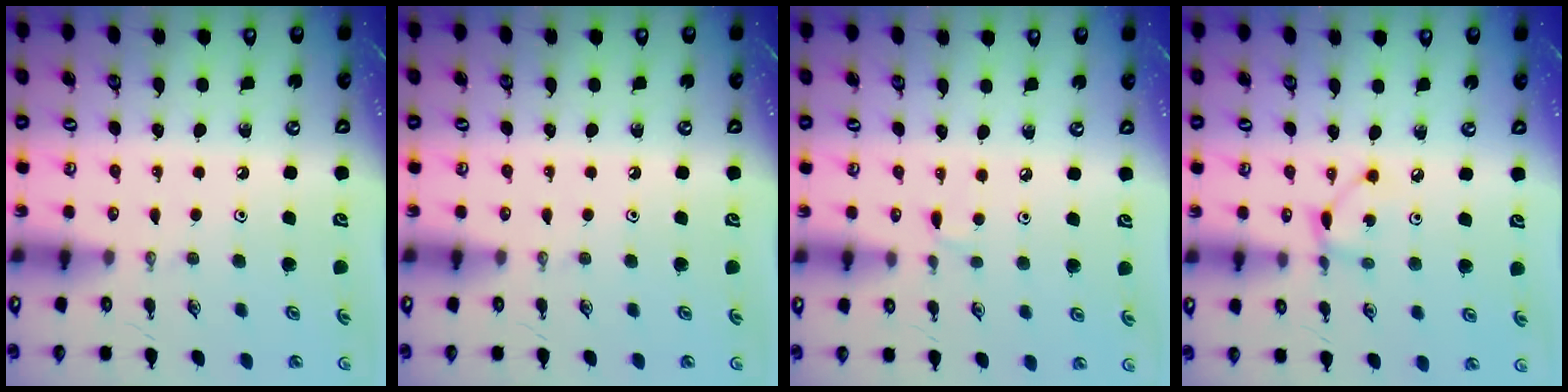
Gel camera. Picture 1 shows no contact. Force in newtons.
{"total": 0.0}
{"total": 4.1, "press": 4.0, "slide": 0.6}
{"total": 4.3, "press": 4.3, "slide": 0.2}